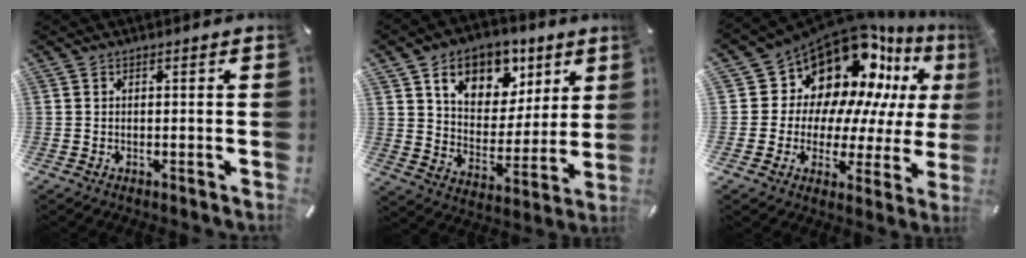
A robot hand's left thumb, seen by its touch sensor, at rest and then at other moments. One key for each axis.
{"total": 13.5, "fx": 8.2, "fy": 9.4, "fz": 5.2, "tx": -0.086, "ty": -0.044, "tz": 0.148}
{"total": 16.0, "fx": 11.4, "fy": 9.9, "fz": 5.3, "tx": -0.093, "ty": -0.119, "tz": 0.206}